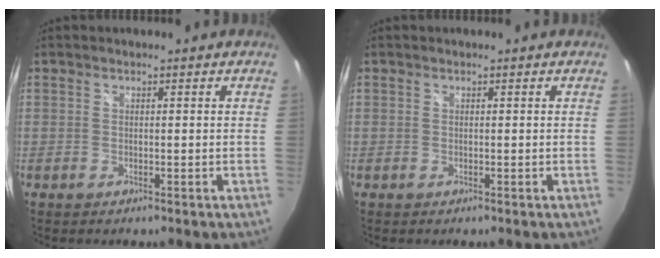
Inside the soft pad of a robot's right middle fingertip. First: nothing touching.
{"total": 0.0}